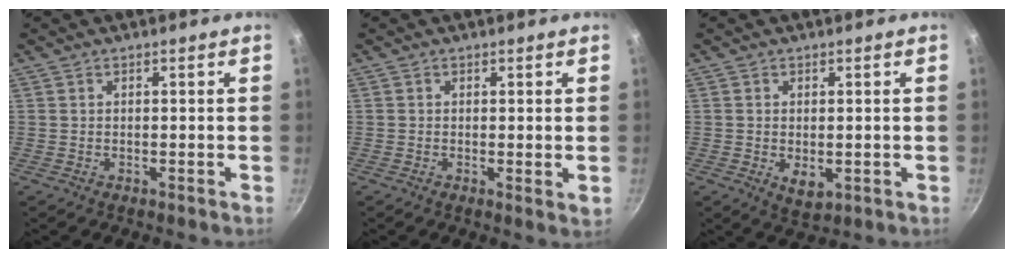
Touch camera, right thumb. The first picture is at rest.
{"total": 1.4, "force": [0.3, 0.3, 1.3], "torque": [-0.019, -0.010, 0.001]}
{"total": 4.1, "force": [-0.5, 2.4, 3.3], "torque": [-0.051, -0.015, -0.002]}